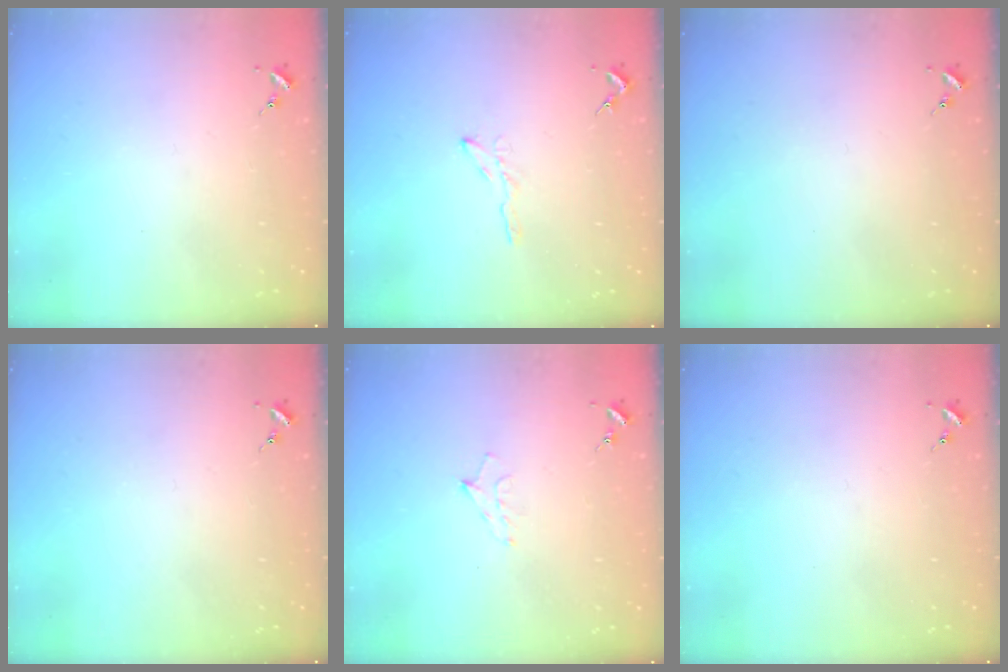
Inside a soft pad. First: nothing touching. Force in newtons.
{"total": 4.7, "press": 4.6, "slide": 0.6}
{"total": 0.0}
{"total": 0.0}
{"total": 5.4, "press": 5.4, "slide": 0.7}
{"total": 0.0}